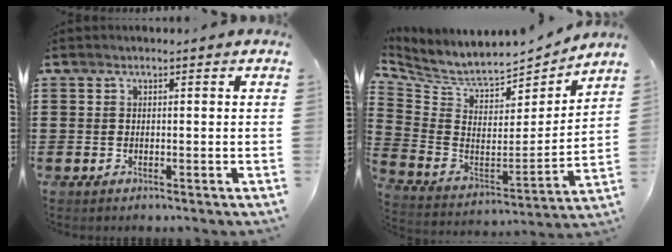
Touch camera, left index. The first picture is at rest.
{"total": 6.7, "force": [6.1, 1.6, 2.2], "torque": [-0.078, -0.052, 0.102]}